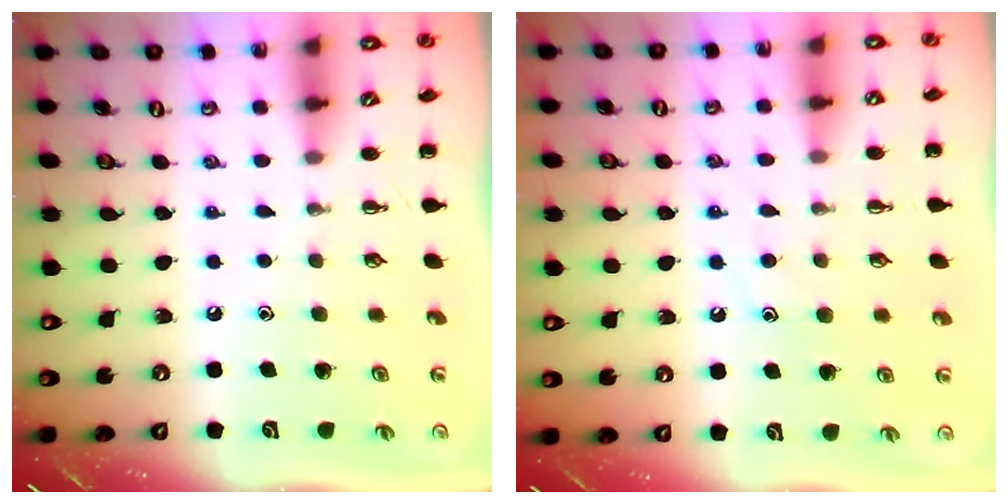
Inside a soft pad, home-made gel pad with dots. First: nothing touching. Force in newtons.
{"total": 7.7, "press": 7.6, "slide": 1.1}